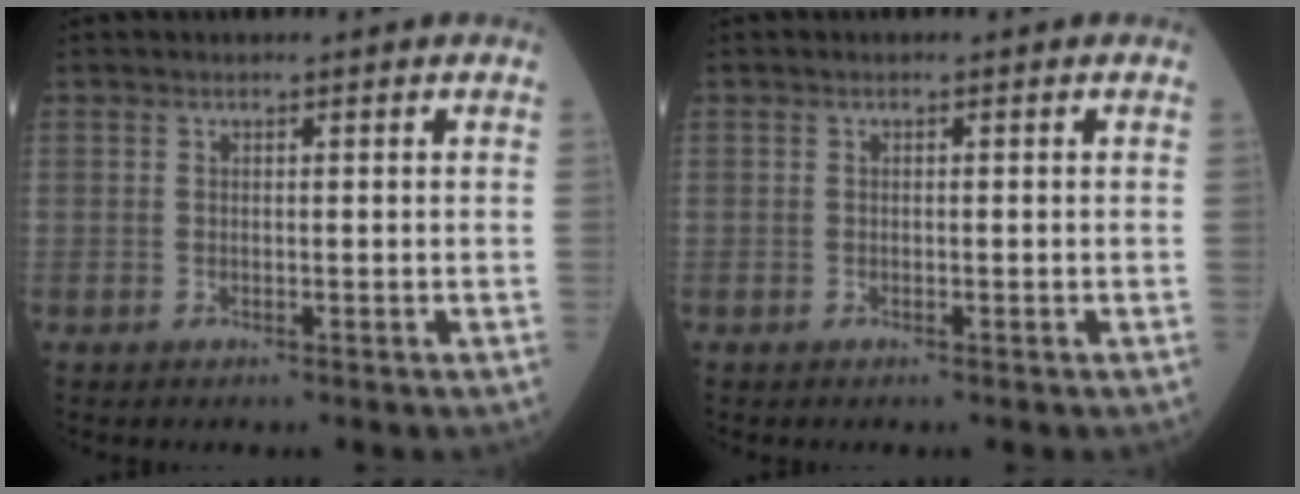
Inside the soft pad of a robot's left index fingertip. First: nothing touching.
{"total": 0.0}